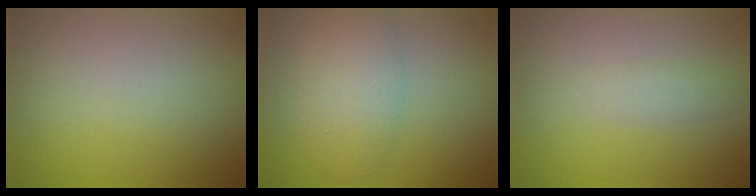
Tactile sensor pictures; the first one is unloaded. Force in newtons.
{"total": 4.6, "press": 4.6, "slide": 0.2}
{"total": 1.1, "press": 1.1, "slide": 0.0}